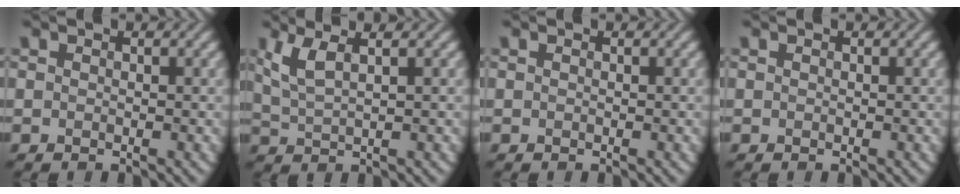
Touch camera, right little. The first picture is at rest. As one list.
[{"total": 3.2, "force": [1.6, 0.9, 2.6], "torque": [-0.056, 0.003, 0.037]}, {"total": 0.0}, {"total": 0.0}]